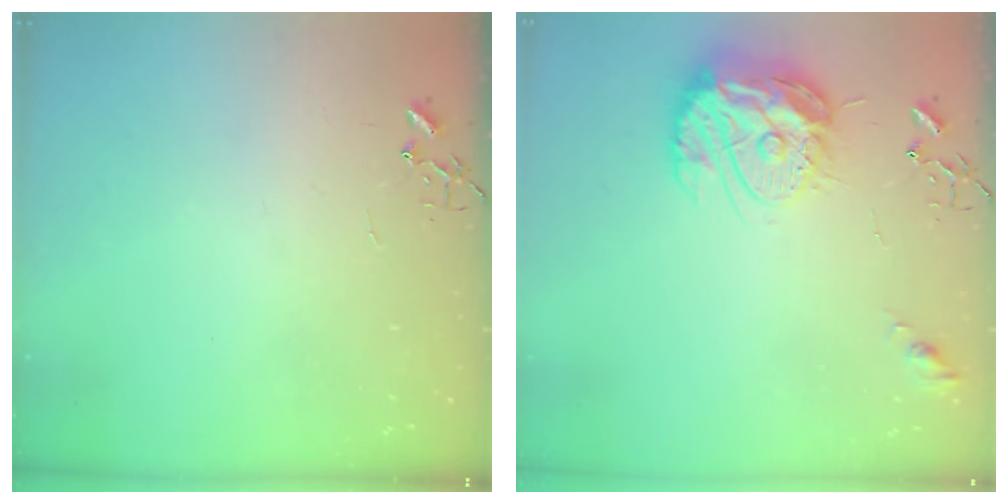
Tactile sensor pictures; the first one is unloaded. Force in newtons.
{"total": 16.7, "press": 16.6, "slide": 1.5}